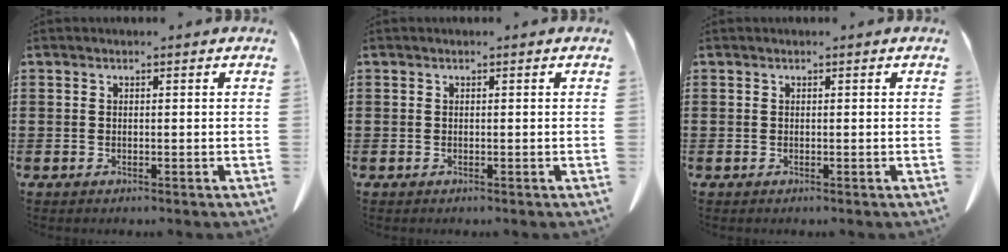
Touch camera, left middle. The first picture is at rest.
{"total": 0.0}
{"total": 0.0}